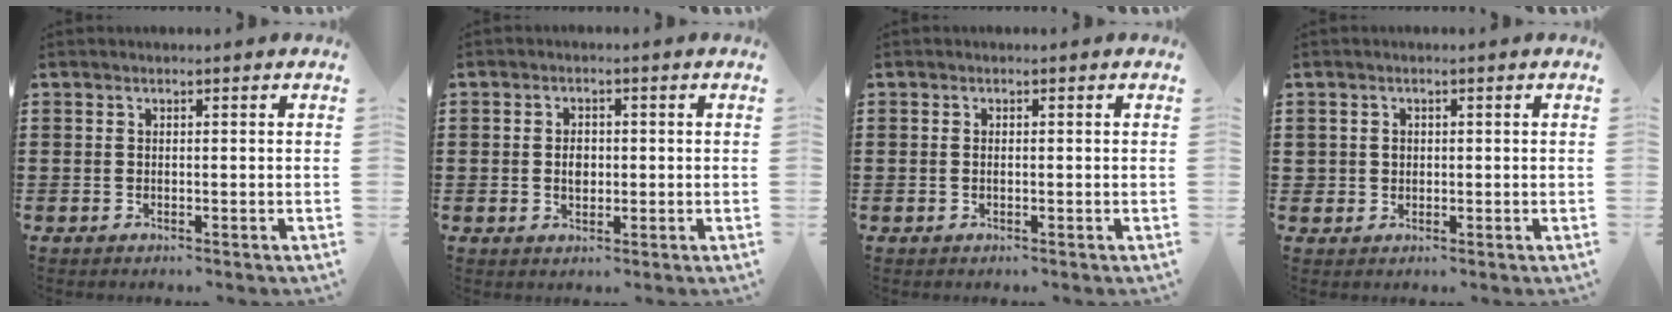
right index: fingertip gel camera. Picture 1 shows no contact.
{"total": 2.6, "force": [-0.1, 1.7, 2.0], "torque": [-0.031, 0.001, -0.004]}
{"total": 0.7, "force": [-0.1, 0.2, 0.6], "torque": [-0.014, -0.002, -0.001]}
{"total": 1.5, "force": [0.2, 1.5, 0.3], "torque": [-0.013, 0.008, 0.002]}